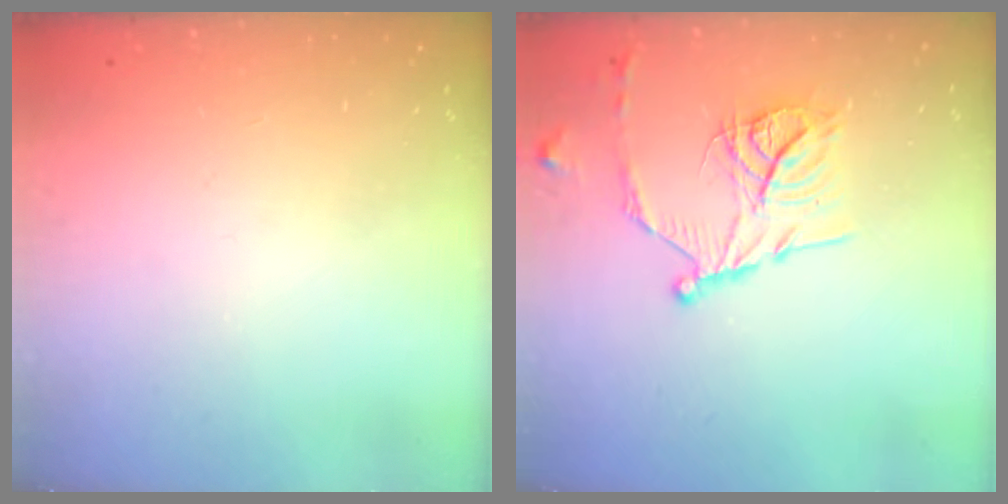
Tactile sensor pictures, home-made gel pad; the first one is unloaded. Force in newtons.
{"total": 15.4, "press": 15.3, "slide": 1.5}